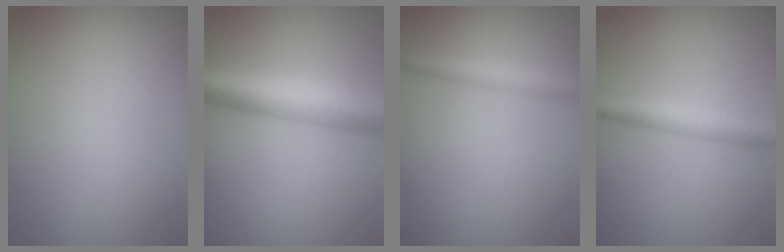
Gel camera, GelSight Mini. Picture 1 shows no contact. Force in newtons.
{"total": 5.6, "press": 5.6, "slide": 0.3}
{"total": 1.9, "press": 1.8, "slide": 0.1}
{"total": 2.5, "press": 2.5, "slide": 0.1}